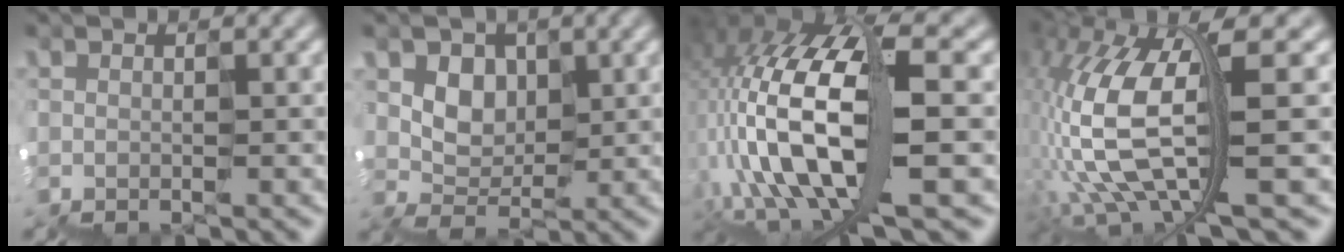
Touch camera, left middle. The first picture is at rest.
{"total": 2.7, "force": [1.2, 2.4, 0.0], "torque": [-0.002, 0.001, 0.021]}
{"total": 12.7, "force": [-2.6, 5.2, 11.2], "torque": [-0.242, 0.016, -0.042]}
{"total": 9.6, "force": [-0.3, 3.8, 8.8], "torque": [-0.209, -0.004, -0.007]}